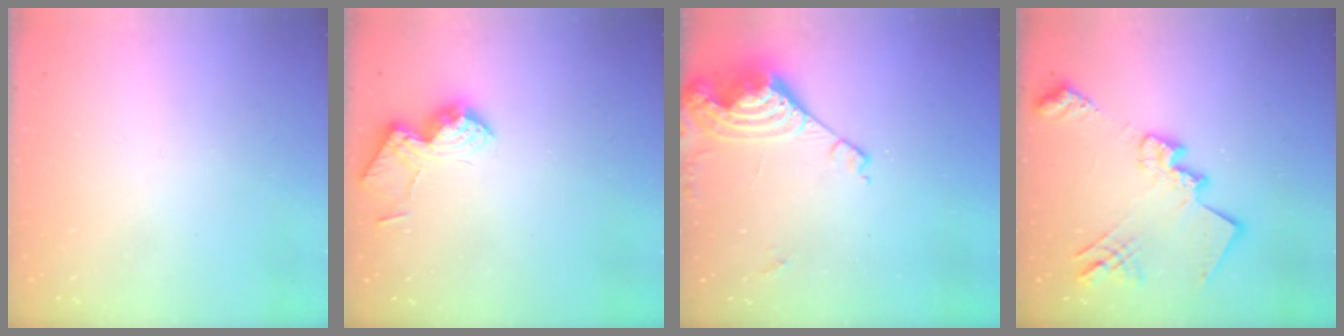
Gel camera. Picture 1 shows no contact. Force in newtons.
{"total": 12.5, "press": 12.5, "slide": 0.7}
{"total": 12.9, "press": 12.8, "slide": 1.4}
{"total": 20.1, "press": 20.1, "slide": 1.1}